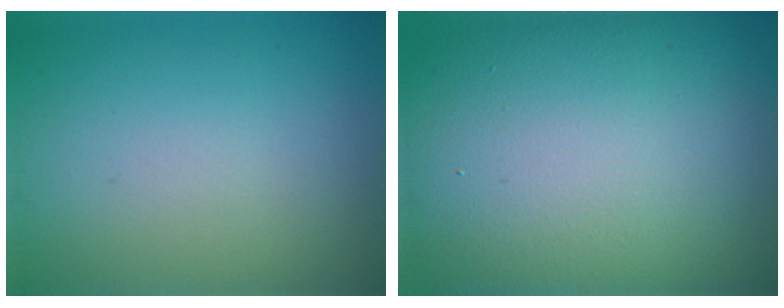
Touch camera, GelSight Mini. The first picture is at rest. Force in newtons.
{"total": 18.4, "press": 18.3, "slide": 1.2}